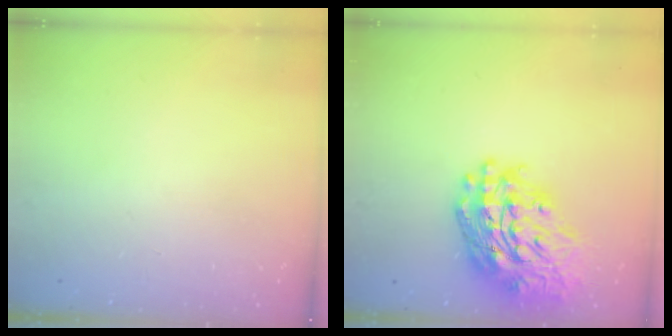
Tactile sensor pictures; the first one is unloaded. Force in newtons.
{"total": 24.3, "press": 24.2, "slide": 2.6}